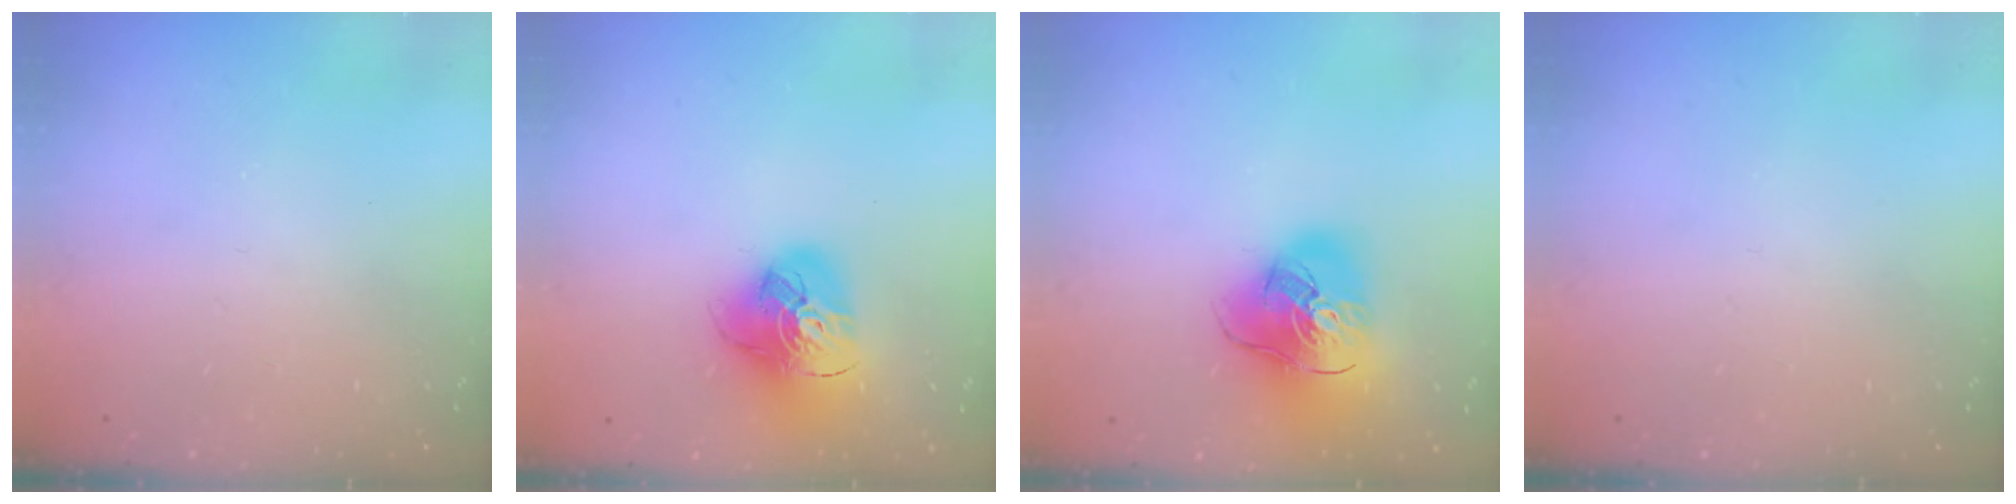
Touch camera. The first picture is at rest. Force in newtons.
{"total": 17.2, "press": 17.0, "slide": 1.9}
{"total": 19.7, "press": 19.5, "slide": 2.7}
{"total": 0.0}